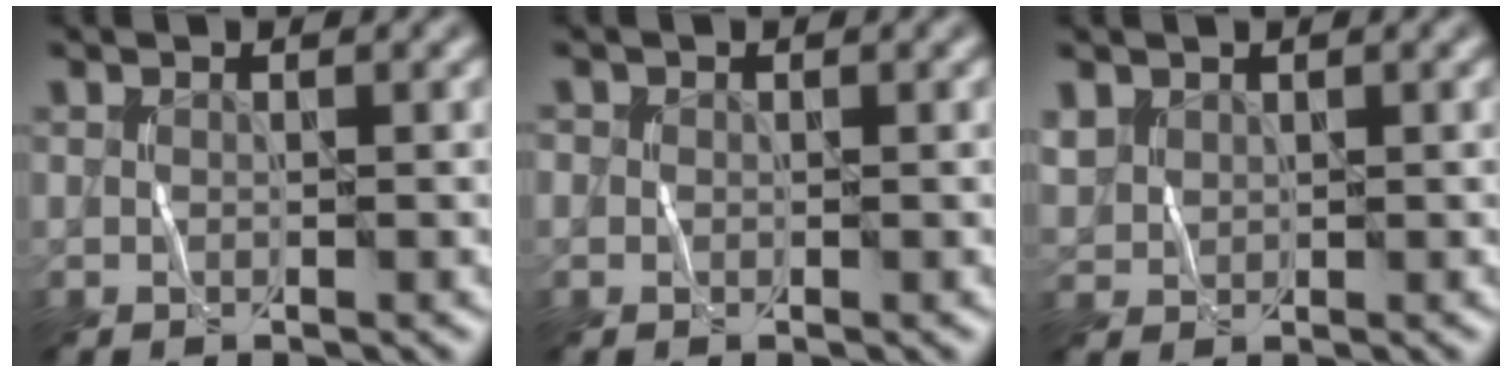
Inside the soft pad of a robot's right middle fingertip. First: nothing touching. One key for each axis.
{"total": 0.6, "fx": 0.0, "fy": 0.6, "fz": 0.0, "tx": 0.006, "ty": 0.000, "tz": -0.001}
{"total": 1.7, "fx": 1.0, "fy": 1.3, "fz": 0.4, "tx": -0.014, "ty": 0.003, "tz": 0.026}